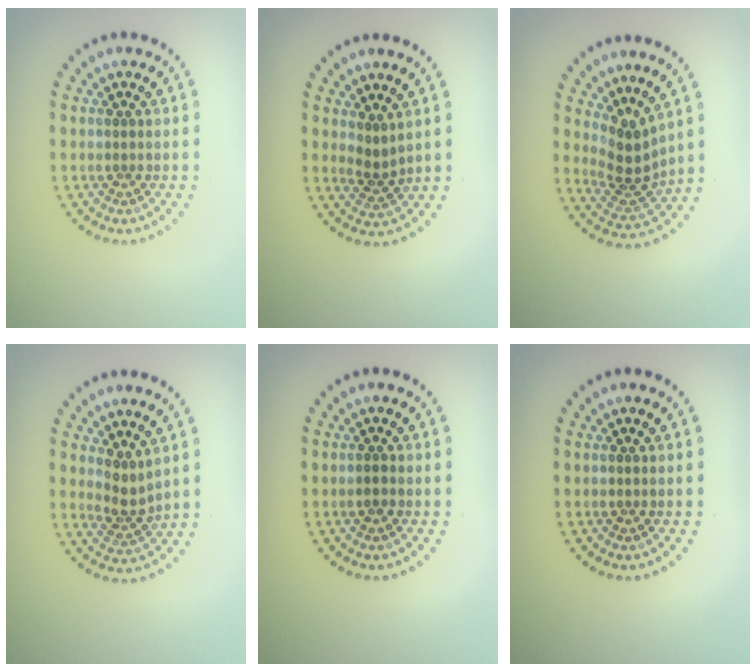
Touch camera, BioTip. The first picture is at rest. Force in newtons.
{"total": 1.9, "press": 1.2, "slide": 1.4}
{"total": 3.4, "press": 2.4, "slide": 2.4}
{"total": 2.3, "press": 1.6, "slide": 1.6}
{"total": 0.8, "press": 0.7, "slide": 0.1}
{"total": 0.0}